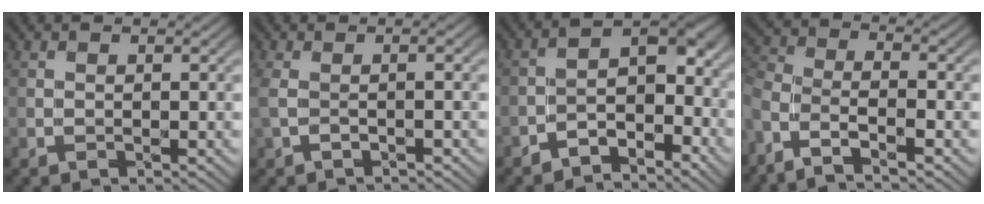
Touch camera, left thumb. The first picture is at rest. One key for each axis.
{"total": 2.3, "fx": -0.2, "fy": 0.1, "fz": 2.3, "tx": -0.056, "ty": -0.002, "tz": -0.006}
{"total": 5.1, "fx": -4.1, "fy": 2.1, "fz": 2.2, "tx": -0.012, "ty": 0.010, "tz": -0.081}
{"total": 5.1, "fx": -3.9, "fy": 1.1, "fz": 3.0, "tx": -0.072, "ty": -0.004, "tz": -0.081}